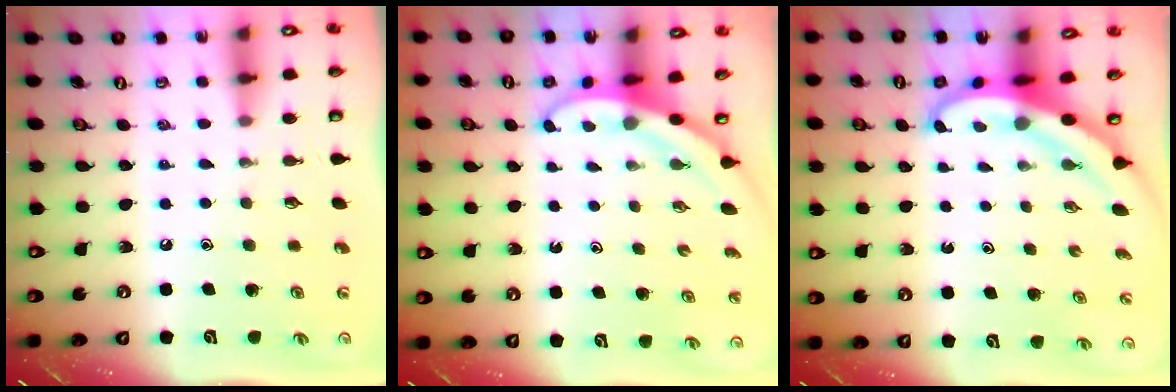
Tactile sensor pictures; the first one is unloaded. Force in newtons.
{"total": 3.2, "press": 3.2, "slide": 0.2}
{"total": 6.2, "press": 6.1, "slide": 0.6}